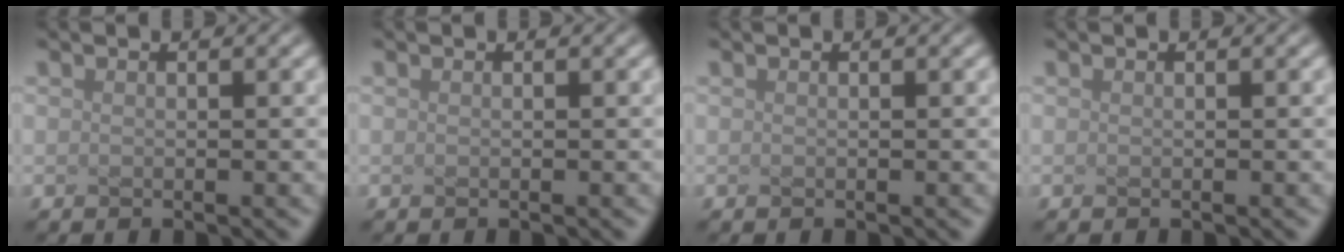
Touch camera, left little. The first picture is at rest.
{"total": 0.0}
{"total": 0.0}
{"total": 0.0}